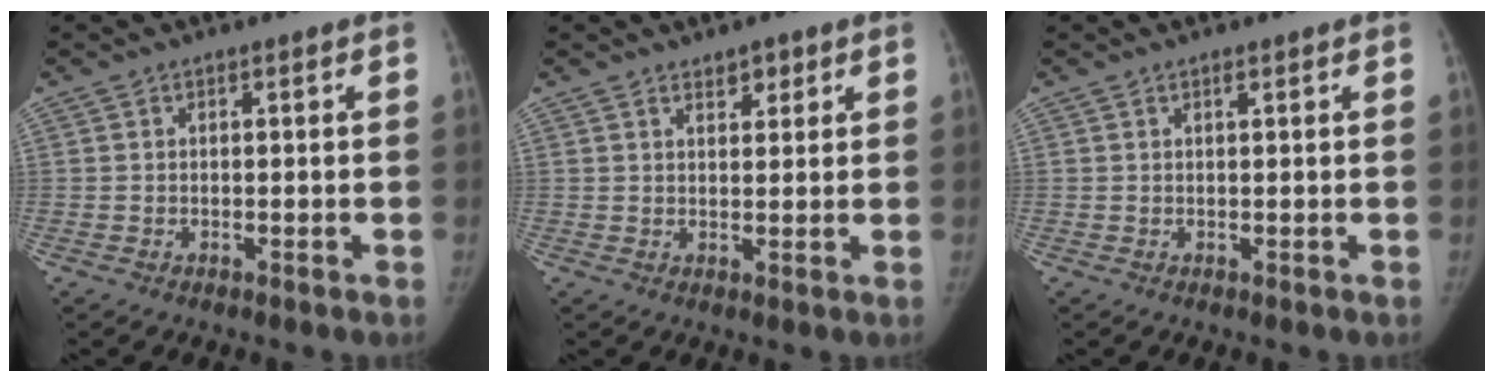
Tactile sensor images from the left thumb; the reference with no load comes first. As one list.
[{"total": 2.8, "force": [1.9, 1.5, 1.3], "torque": [-0.005, -0.011, 0.031]}, {"total": 0.7, "force": [0.5, 0.2, 0.4], "torque": [-0.007, -0.002, 0.009]}]